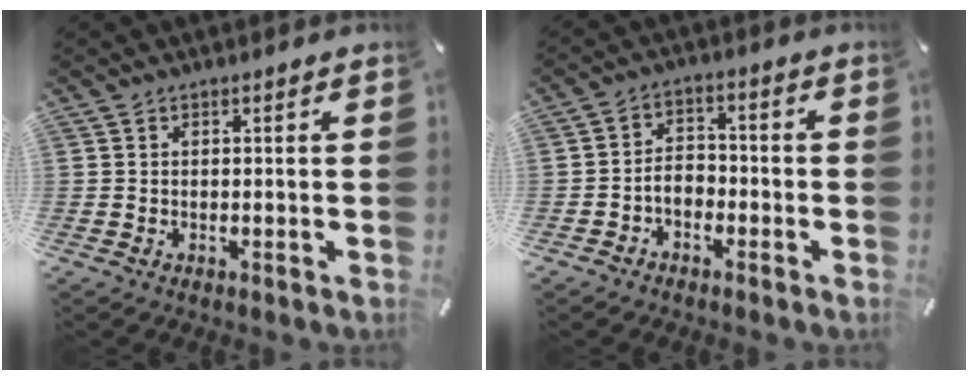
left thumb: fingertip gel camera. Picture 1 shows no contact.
{"total": 4.6, "force": [-2.4, 3.2, 2.2], "torque": [-0.038, 0.017, -0.044]}